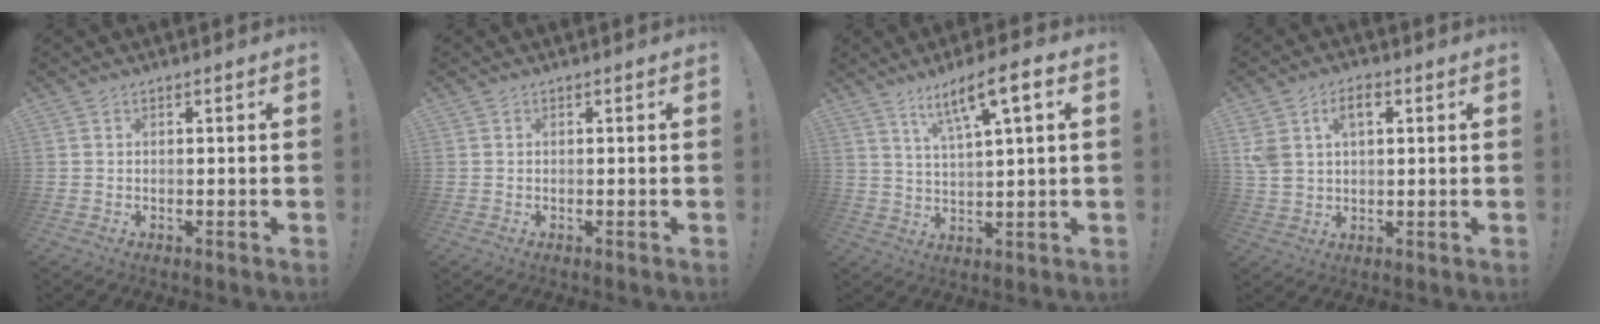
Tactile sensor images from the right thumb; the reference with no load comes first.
{"total": 0.0}
{"total": 9.7, "force": [4.9, 1.4, 8.2], "torque": [-0.137, -0.018, 0.077]}
{"total": 7.6, "force": [3.0, 5.0, 4.9], "torque": [-0.093, 0.002, 0.054]}